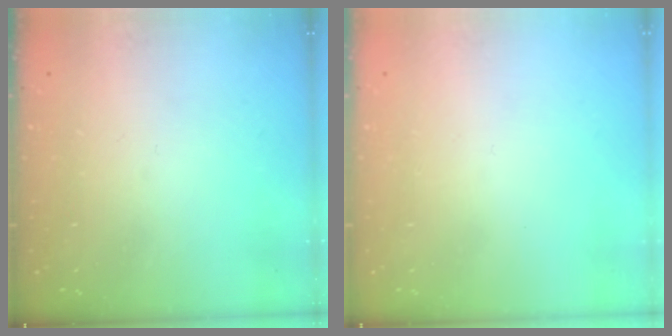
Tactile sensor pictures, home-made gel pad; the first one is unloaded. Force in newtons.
{"total": 1.6, "press": 1.6, "slide": 0.1}